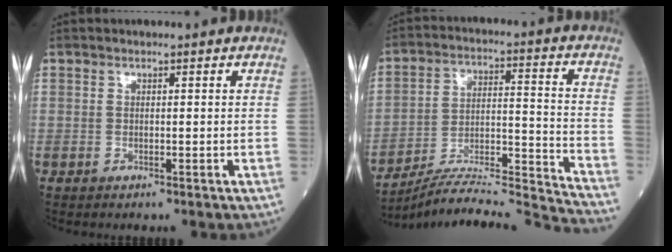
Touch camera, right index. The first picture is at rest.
{"total": 21.5, "force": [-20.6, -2.3, 5.5], "torque": [-0.081, 0.008, -0.314]}